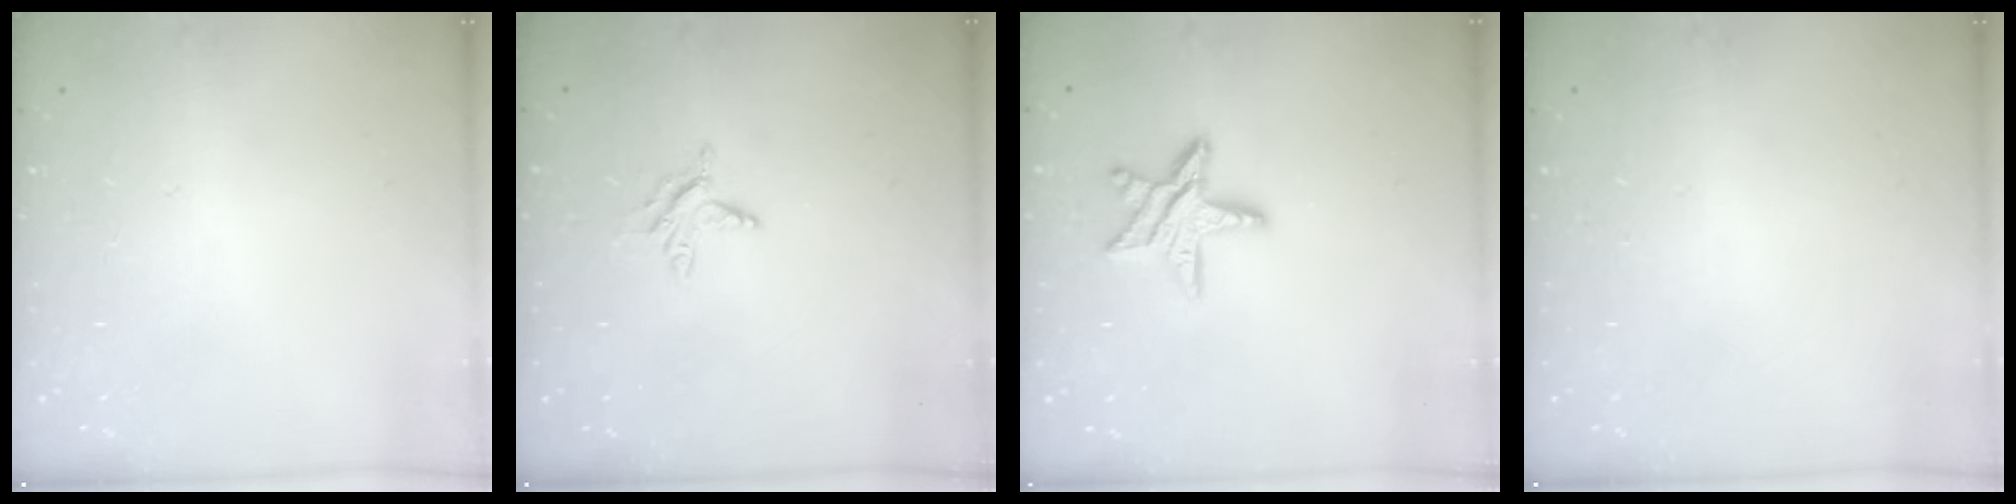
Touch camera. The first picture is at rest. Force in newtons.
{"total": 3.7, "press": 3.7, "slide": 0.4}
{"total": 11.5, "press": 11.5, "slide": 1.0}
{"total": 0.0}